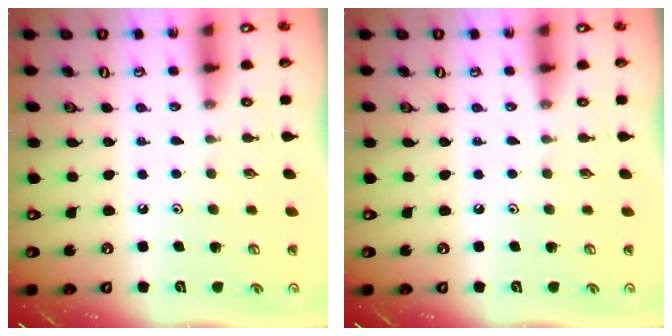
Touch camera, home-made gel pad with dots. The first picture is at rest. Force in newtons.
{"total": 0.0}